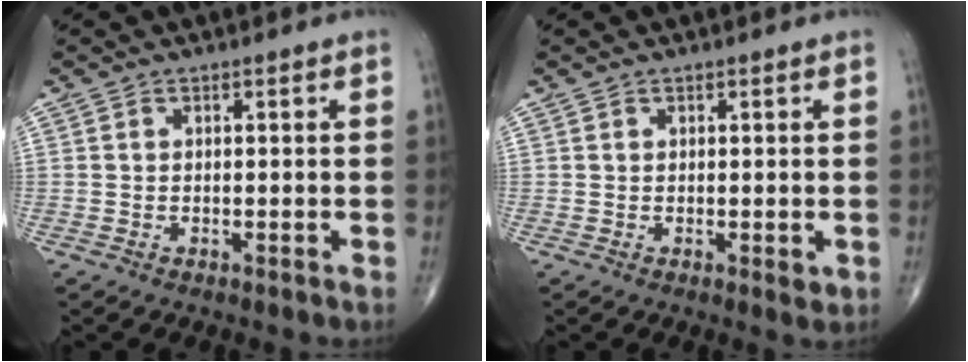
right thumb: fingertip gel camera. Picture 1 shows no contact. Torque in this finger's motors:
{"motor_torque": [0.26, 0.44, -0.10, 0.01, 0.02]}